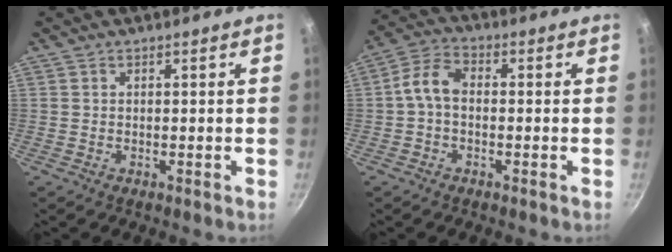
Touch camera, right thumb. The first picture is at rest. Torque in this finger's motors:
{"motor_torque": [2.08, 2.06, 1.20, -1.00, 0.64]}